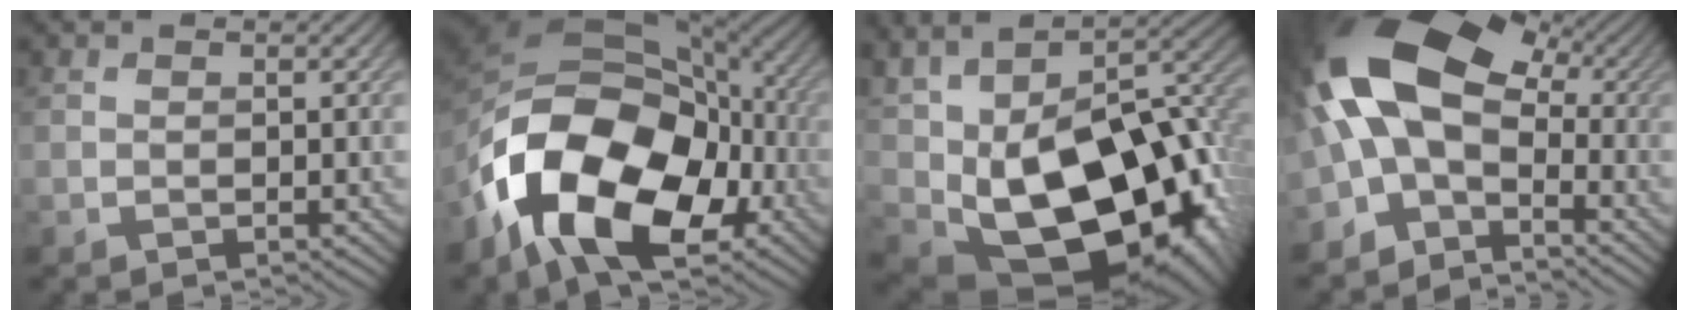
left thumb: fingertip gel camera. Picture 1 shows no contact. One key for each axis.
{"total": 17.8, "fx": -7.4, "fy": 10.9, "fz": 11.9, "tx": -0.220, "ty": -0.017, "tz": -0.143}
{"total": 20.9, "fx": -3.0, "fy": 12.0, "fz": 16.9, "tx": -0.295, "ty": -0.043, "tz": 0.002}
{"total": 14.8, "fx": -1.4, "fy": 8.5, "fz": 12.1, "tx": -0.237, "ty": 0.006, "tz": -0.042}